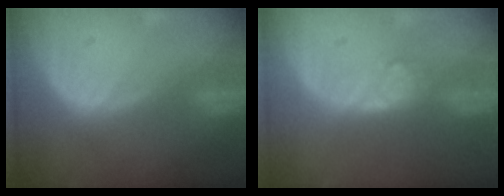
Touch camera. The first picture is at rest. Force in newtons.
{"total": 3.8, "press": 3.4, "slide": 1.7}